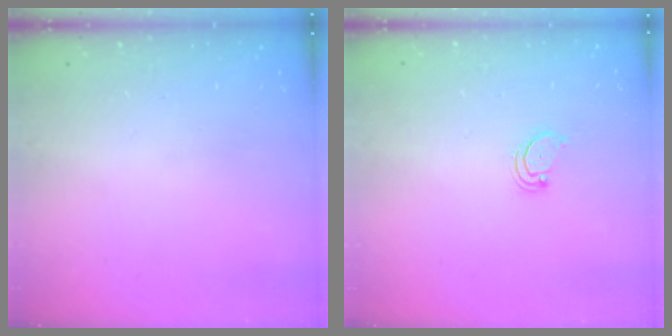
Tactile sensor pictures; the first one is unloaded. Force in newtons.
{"total": 2.4, "press": 2.3, "slide": 0.5}